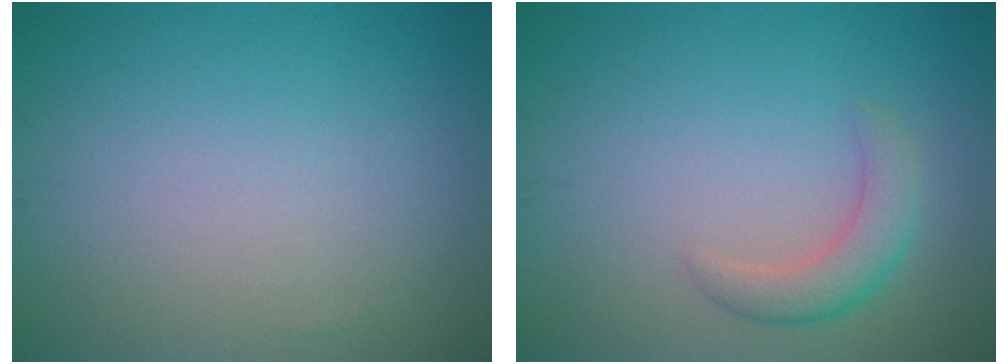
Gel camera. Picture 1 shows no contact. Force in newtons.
{"total": 2.7, "press": 2.6, "slide": 0.2}